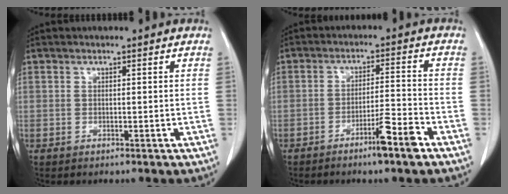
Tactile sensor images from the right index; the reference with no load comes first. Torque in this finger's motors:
{"motor_torque": [0.59, -0.57, 0.24, 0.08]}